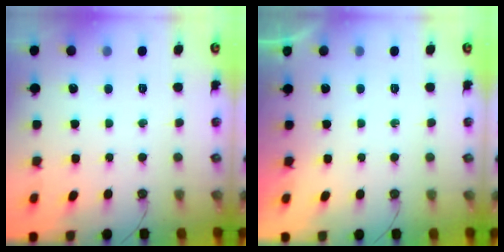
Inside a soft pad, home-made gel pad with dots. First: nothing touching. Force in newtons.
{"total": 0.0}